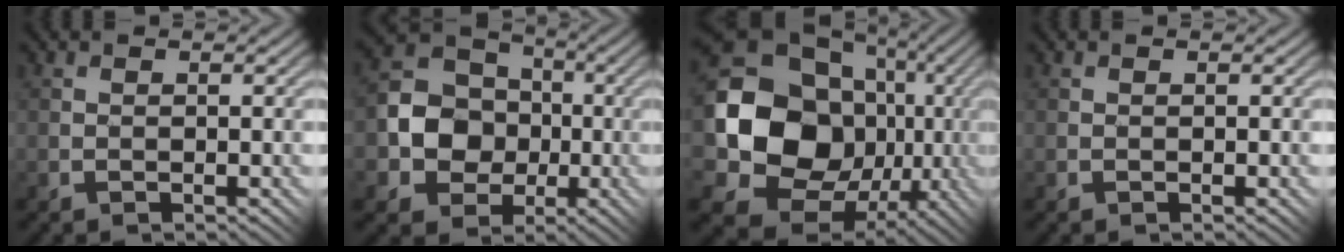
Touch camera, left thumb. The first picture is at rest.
{"total": 9.5, "force": [-1.2, 8.3, 4.4], "torque": [-0.096, -0.006, -0.049]}
{"total": 17.2, "force": [-0.8, 14.3, 9.4], "torque": [-0.192, -0.033, -0.005]}
{"total": 0.0}